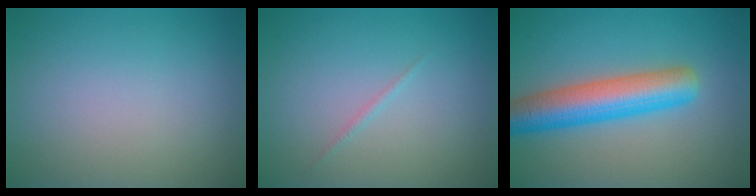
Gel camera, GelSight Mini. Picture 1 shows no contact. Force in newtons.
{"total": 0.5, "press": 0.5, "slide": 0.0}
{"total": 6.9, "press": 6.9, "slide": 0.4}